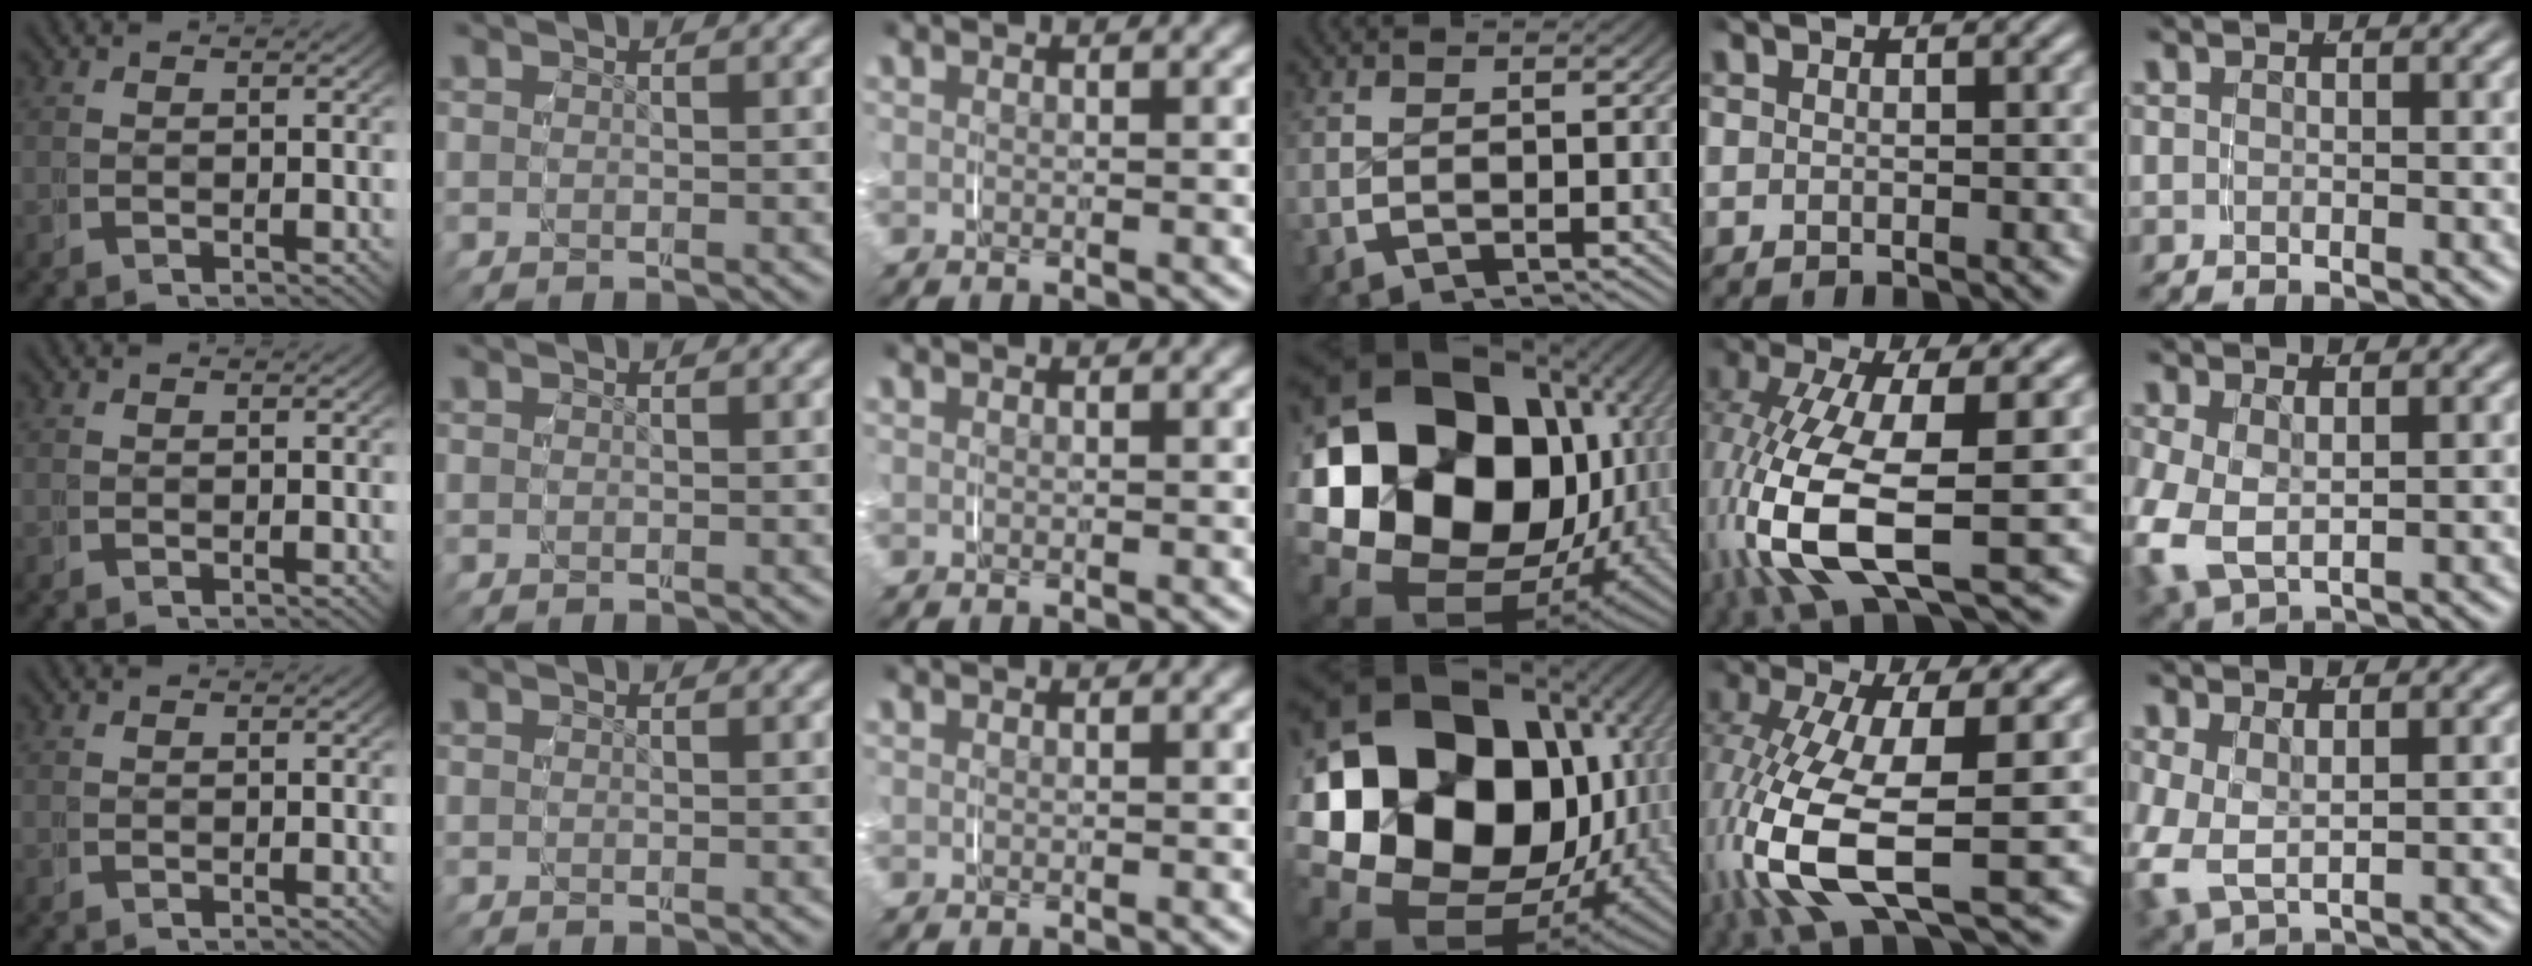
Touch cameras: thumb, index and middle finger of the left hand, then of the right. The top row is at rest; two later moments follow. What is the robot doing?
{"motion": "grasp_and_lifting", "object": "paper plate"}